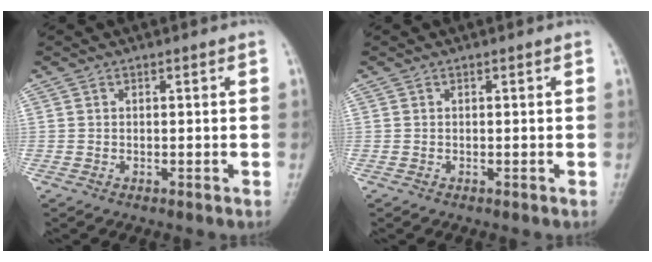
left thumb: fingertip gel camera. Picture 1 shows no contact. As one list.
[{"total": 0.0}]